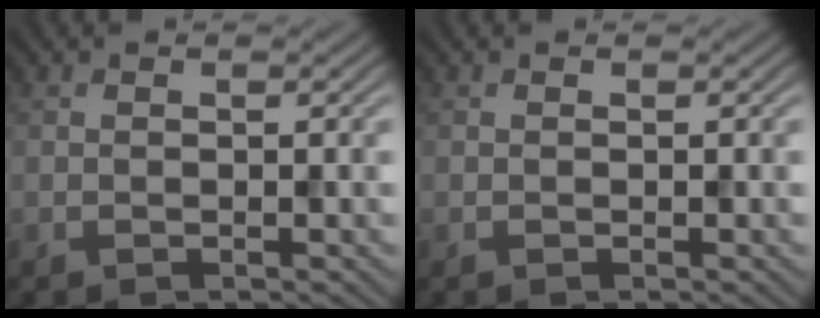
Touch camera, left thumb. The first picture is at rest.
{"total": 0.0}